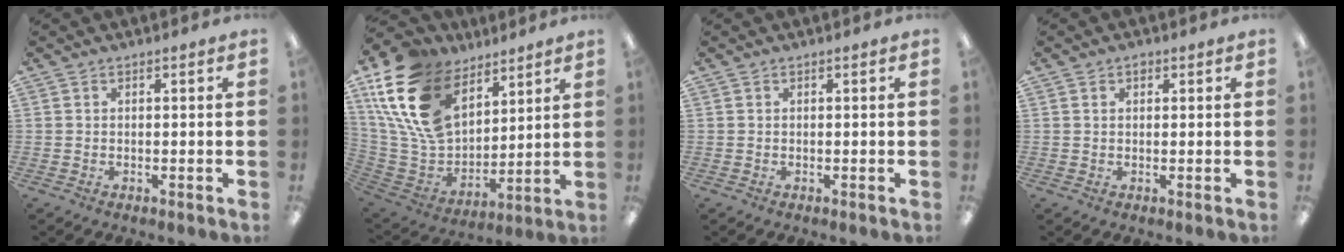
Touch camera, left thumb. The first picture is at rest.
{"total": 22.0, "force": [11.8, 13.6, 12.6], "torque": [-0.297, -0.048, 0.220]}
{"total": 0.0}
{"total": 1.6, "force": [0.8, 0.9, 1.1], "torque": [-0.015, 0.000, 0.011]}